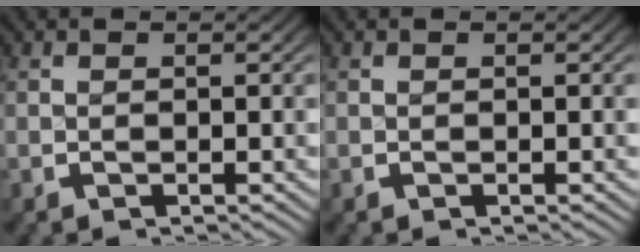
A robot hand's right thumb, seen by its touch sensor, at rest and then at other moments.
{"total": 0.0}